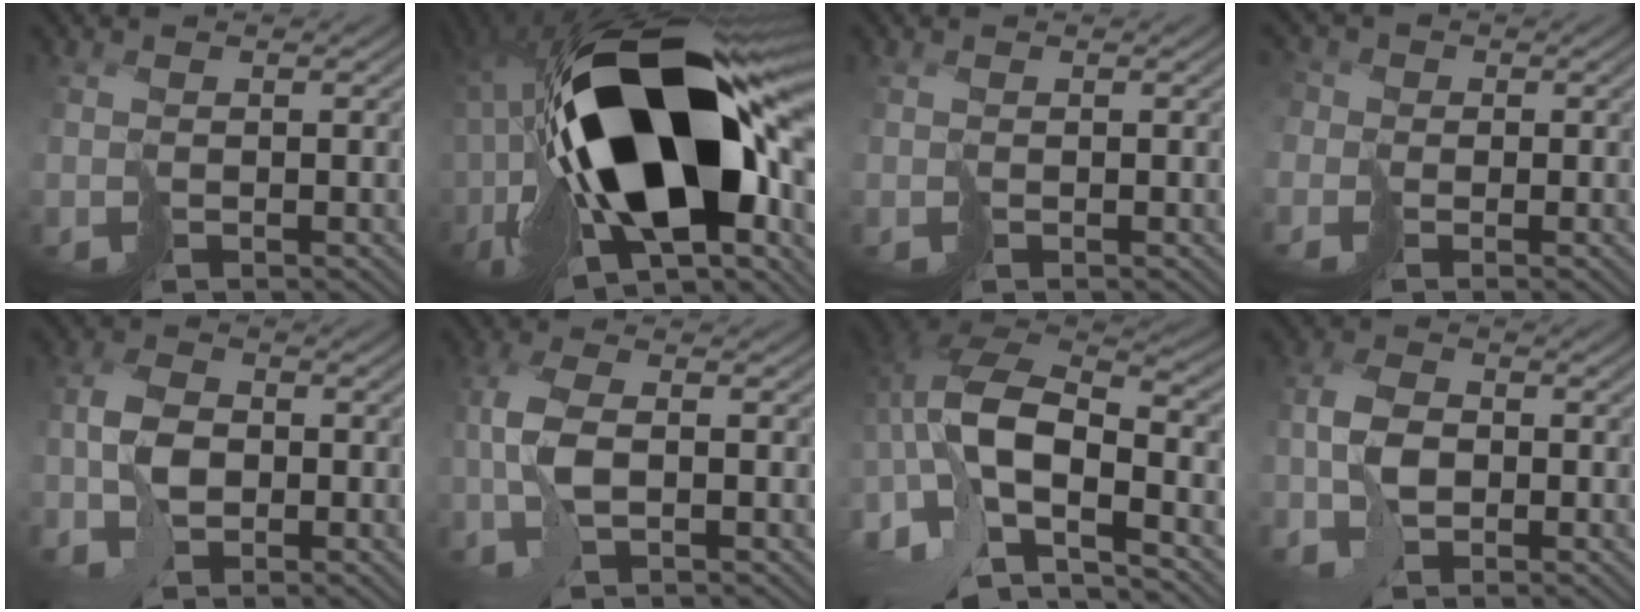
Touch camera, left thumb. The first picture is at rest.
{"total": 22.2, "force": [-2.3, 11.0, 19.1], "torque": [-0.392, -0.016, -0.025]}
{"total": 0.0}
{"total": 3.6, "force": [-0.3, 3.4, 1.0], "torque": [-0.035, 0.013, -0.032]}
{"total": 5.1, "force": [-1.7, 3.0, 3.7], "torque": [-0.082, 0.006, -0.044]}
{"total": 5.1, "force": [-0.7, 1.3, 4.8], "torque": [-0.115, 0.011, -0.020]}
{"total": 14.2, "force": [-4.4, 7.2, 11.4], "torque": [-0.277, -0.001, -0.078]}
{"total": 4.9, "force": [-1.7, 2.7, 3.7], "torque": [-0.081, 0.007, -0.044]}